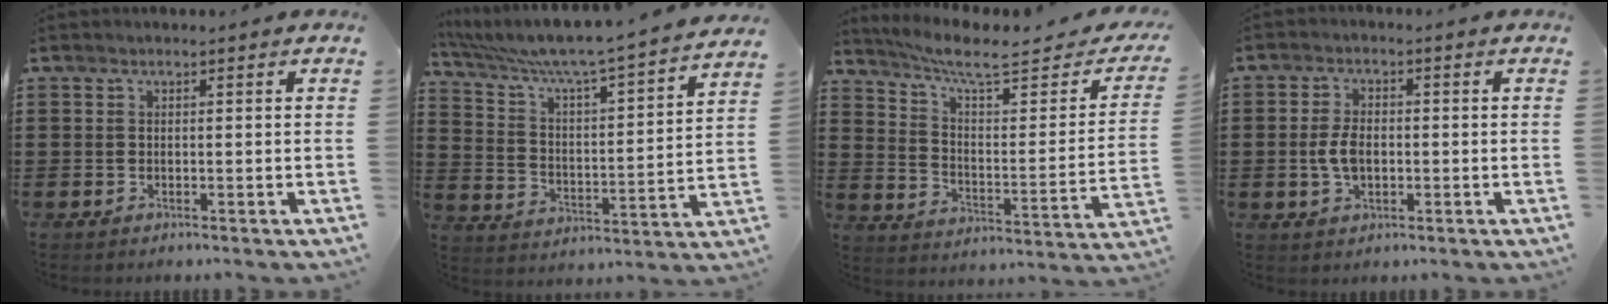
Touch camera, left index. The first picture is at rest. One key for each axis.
{"total": 6.3, "fx": 5.6, "fy": -0.5, "fz": 2.8, "tx": -0.079, "ty": -0.051, "tz": 0.087}
{"total": 8.2, "fx": 6.3, "fy": 1.0, "fz": 5.0, "tx": -0.115, "ty": -0.039, "tz": 0.103}
{"total": 4.6, "fx": -0.4, "fy": 2.6, "fz": 3.8, "tx": -0.092, "ty": -0.001, "tz": -0.014}